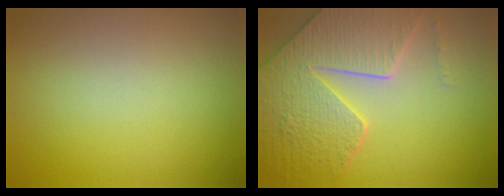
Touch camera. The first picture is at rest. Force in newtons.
{"total": 7.6, "press": 6.2, "slide": 4.5}